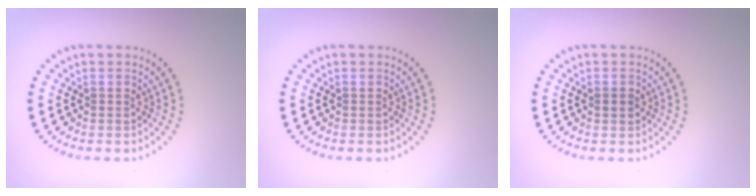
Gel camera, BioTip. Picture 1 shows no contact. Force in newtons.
{"total": 0.0}
{"total": 0.7, "press": 0.7, "slide": 0.1}